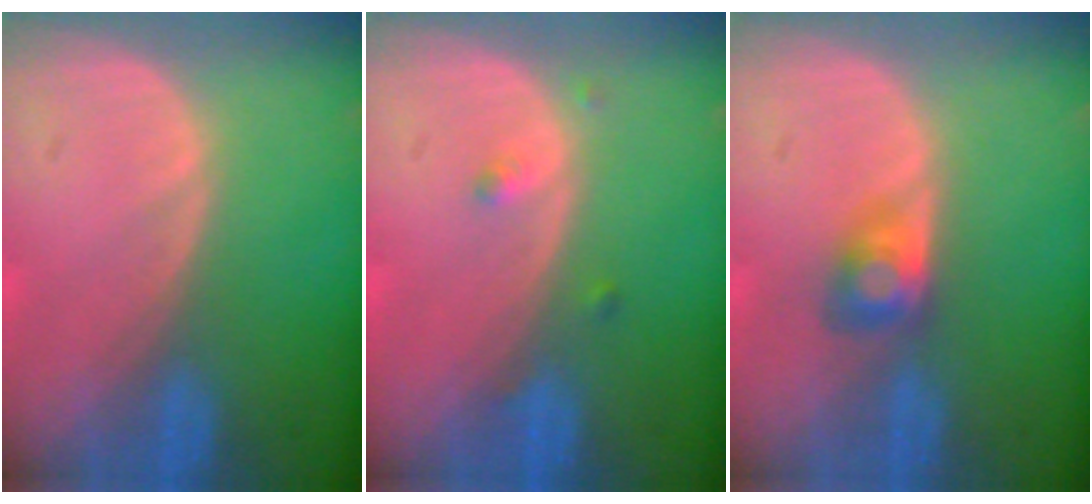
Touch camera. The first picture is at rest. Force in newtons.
{"total": 1.6, "press": 1.3, "slide": 0.8}
{"total": 2.7, "press": 2.5, "slide": 1.0}